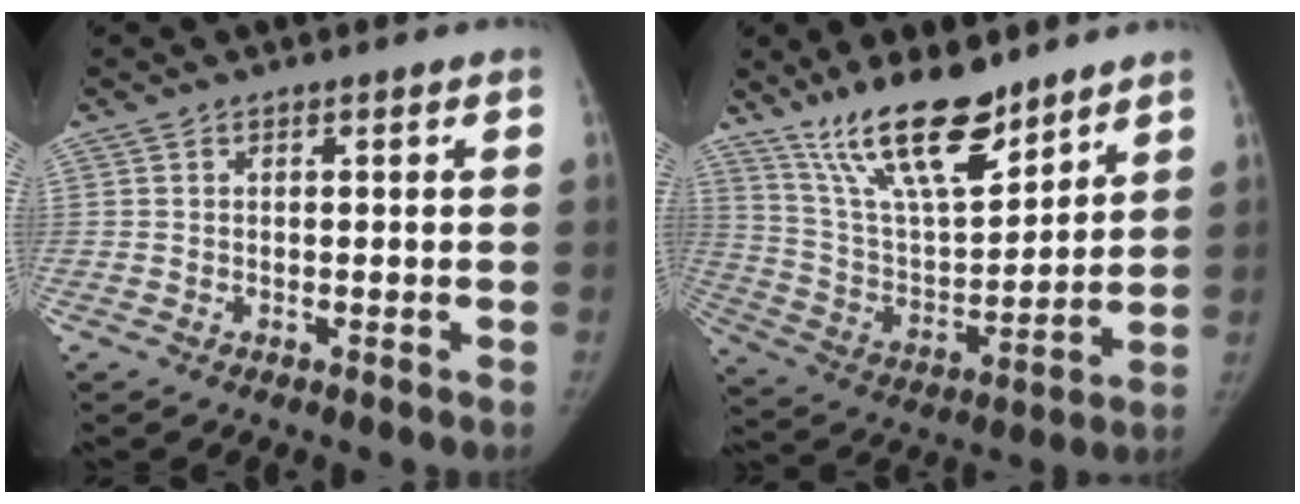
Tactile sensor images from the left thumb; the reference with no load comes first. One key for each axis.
{"total": 17.6, "fx": 13.2, "fy": 5.5, "fz": 10.3, "tx": -0.146, "ty": -0.076, "tz": 0.247}